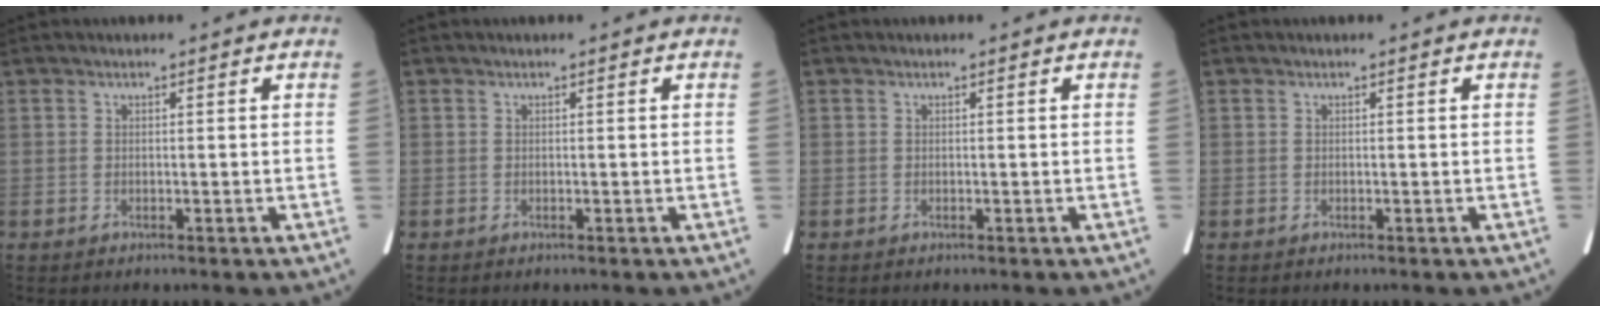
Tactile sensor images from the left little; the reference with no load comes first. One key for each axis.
{"total": 0.0}
{"total": 0.0}
{"total": 0.0}